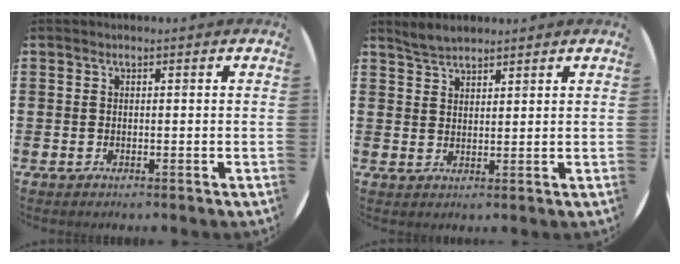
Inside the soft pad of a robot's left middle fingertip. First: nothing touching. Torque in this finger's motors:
{"motor_torque": [0.17, -0.12, 0.04, 0.01]}